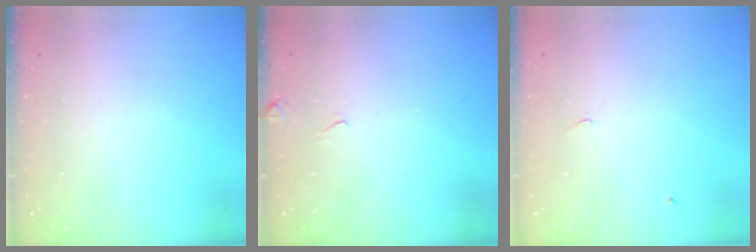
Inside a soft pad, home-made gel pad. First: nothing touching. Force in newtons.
{"total": 3.9, "press": 3.9, "slide": 0.4}
{"total": 0.0}